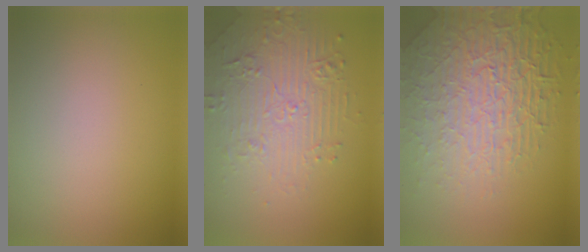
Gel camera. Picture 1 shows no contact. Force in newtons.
{"total": 5.1, "press": 3.9, "slide": 3.3}
{"total": 7.6, "press": 5.8, "slide": 5.0}